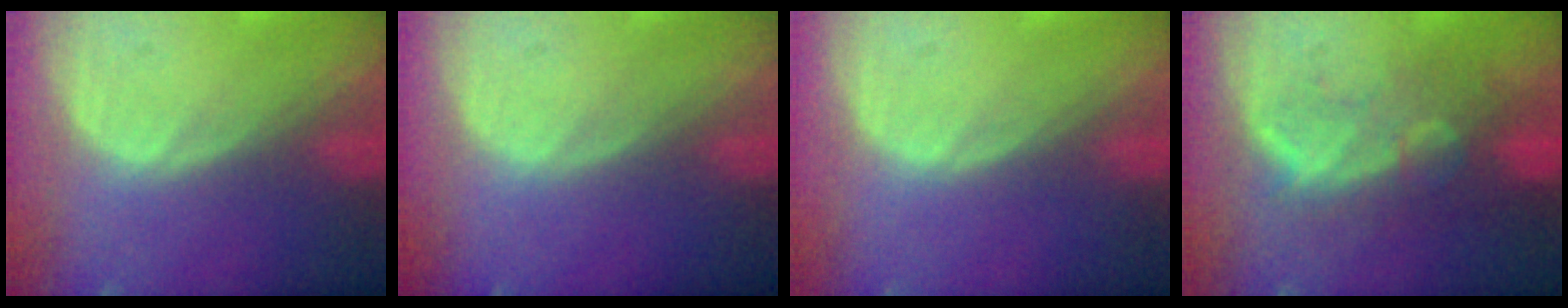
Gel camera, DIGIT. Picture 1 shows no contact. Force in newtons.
{"total": 0.0}
{"total": 0.0}
{"total": 10.0, "press": 8.6, "slide": 5.1}